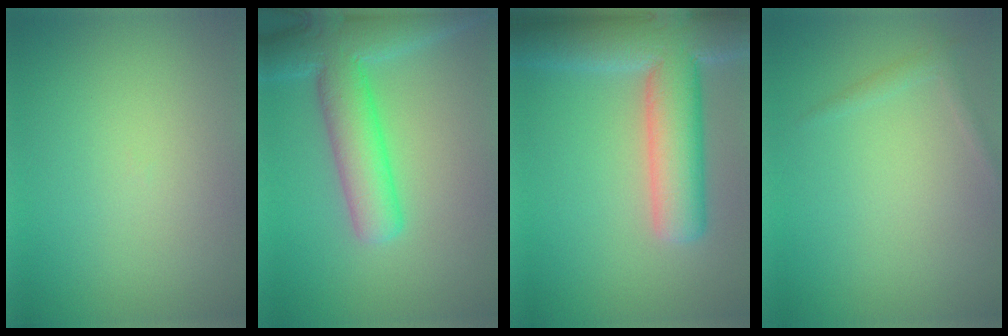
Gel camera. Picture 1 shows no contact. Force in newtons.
{"total": 8.1, "press": 8.1, "slide": 0.4}
{"total": 10.2, "press": 10.2, "slide": 0.8}
{"total": 1.0, "press": 1.0, "slide": 0.1}